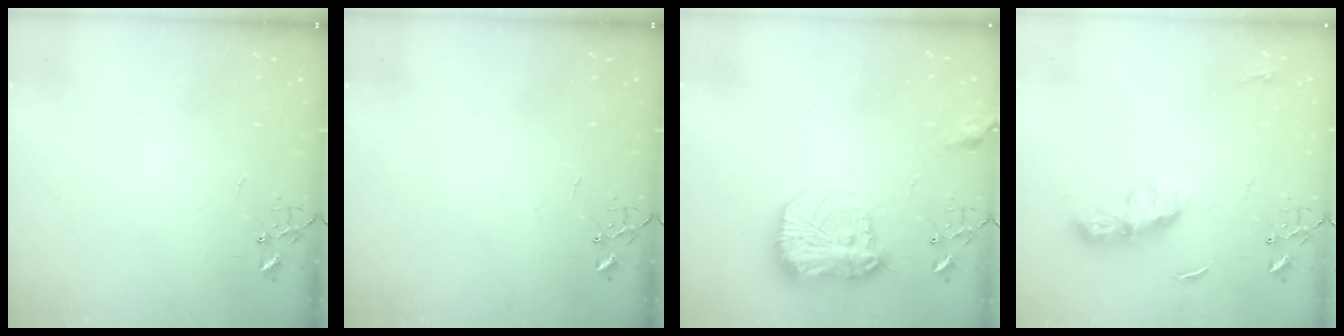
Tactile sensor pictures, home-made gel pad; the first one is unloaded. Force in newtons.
{"total": 0.0}
{"total": 18.4, "press": 18.3, "slide": 1.4}
{"total": 9.4, "press": 9.4, "slide": 0.3}